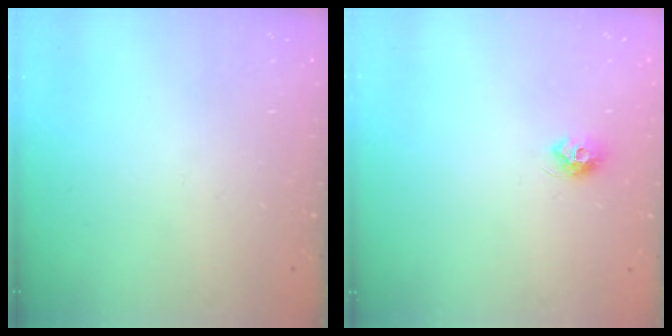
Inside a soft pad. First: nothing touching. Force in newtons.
{"total": 7.2, "press": 7.2, "slide": 0.5}